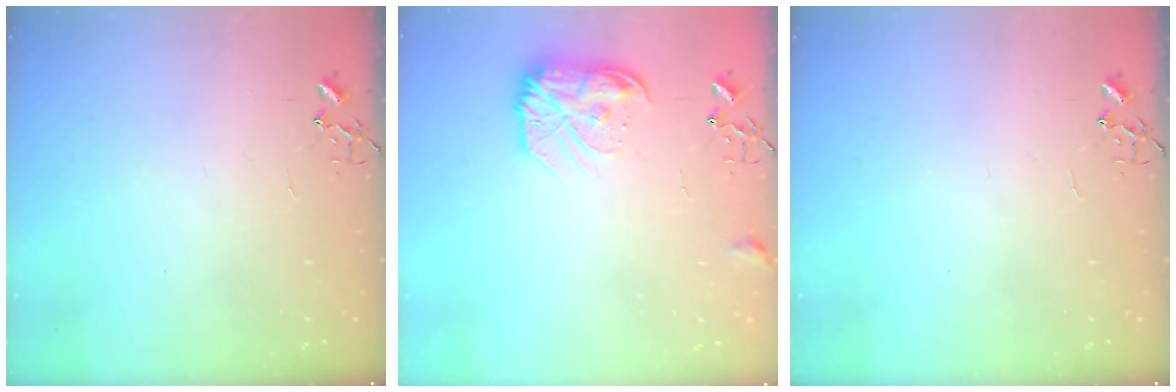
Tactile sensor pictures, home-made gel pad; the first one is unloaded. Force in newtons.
{"total": 13.6, "press": 13.6, "slide": 1.0}
{"total": 0.0}